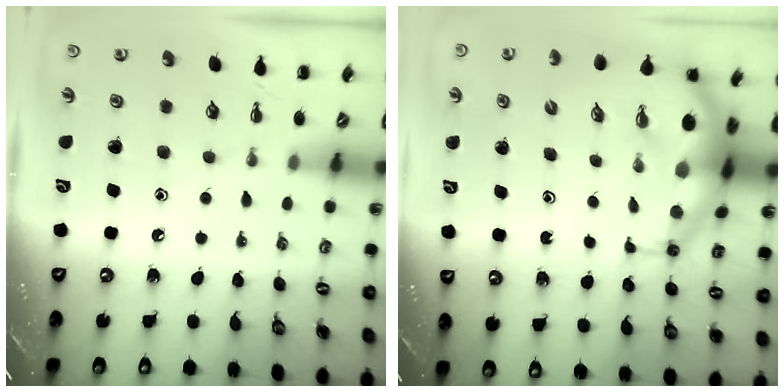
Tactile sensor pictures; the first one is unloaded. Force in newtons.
{"total": 9.4, "press": 9.1, "slide": 2.5}